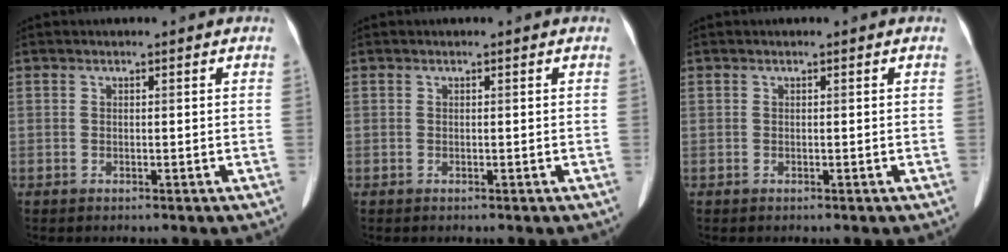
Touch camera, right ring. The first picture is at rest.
{"total": 0.0}
{"total": 0.0}